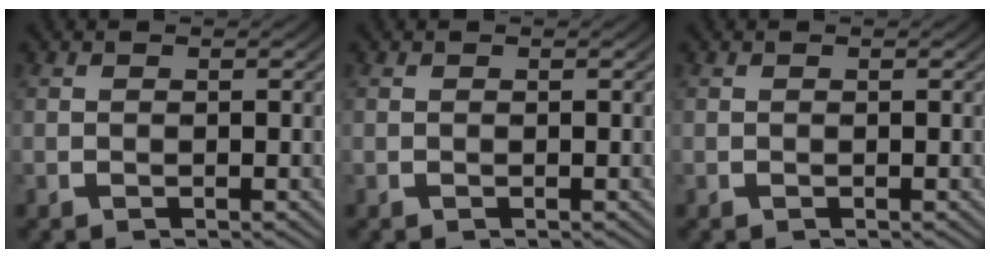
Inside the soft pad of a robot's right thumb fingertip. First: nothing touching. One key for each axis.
{"total": 0.0}
{"total": 0.0}